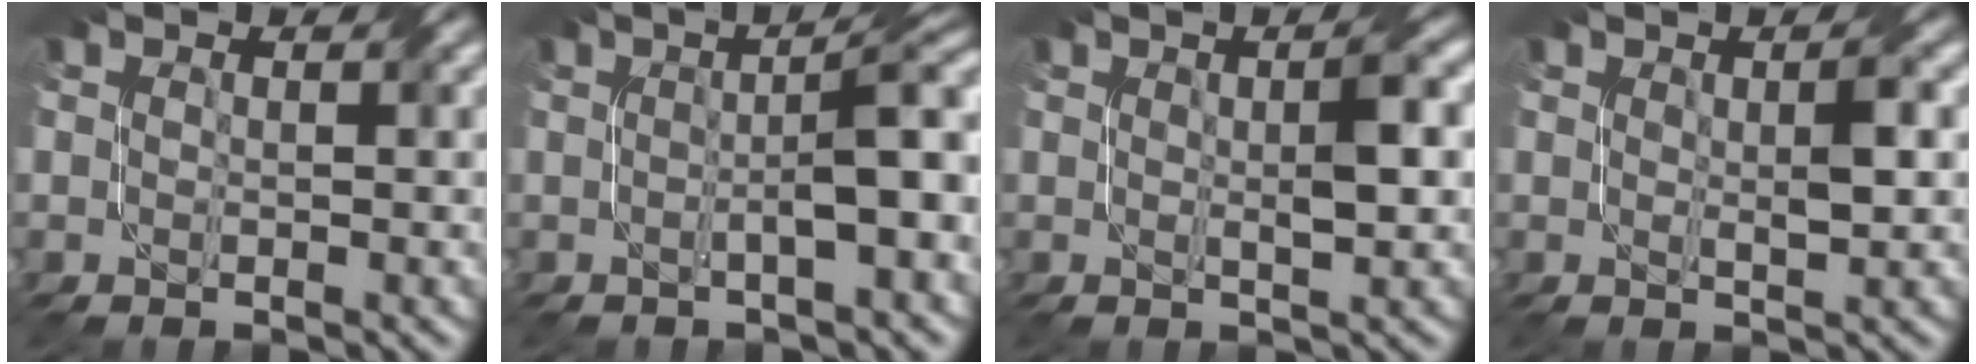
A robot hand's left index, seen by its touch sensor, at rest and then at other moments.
{"total": 6.3, "force": [0.2, 1.2, 6.2], "torque": [-0.077, 0.015, -0.001]}
{"total": 3.4, "force": [0.7, 0.5, 3.3], "torque": [-0.051, 0.004, 0.010]}
{"total": 2.2, "force": [0.6, 0.3, 2.1], "torque": [-0.032, 0.000, 0.011]}